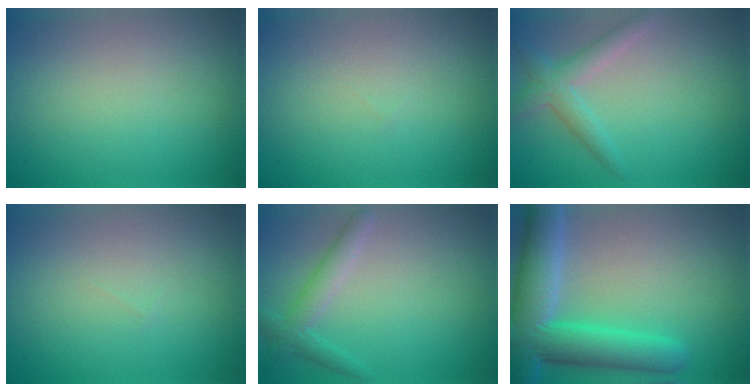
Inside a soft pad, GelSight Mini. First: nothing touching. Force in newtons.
{"total": 0.0}
{"total": 2.8, "press": 2.7, "slide": 0.2}
{"total": 0.0}
{"total": 2.5, "press": 2.5, "slide": 0.1}
{"total": 9.1, "press": 9.1, "slide": 0.3}